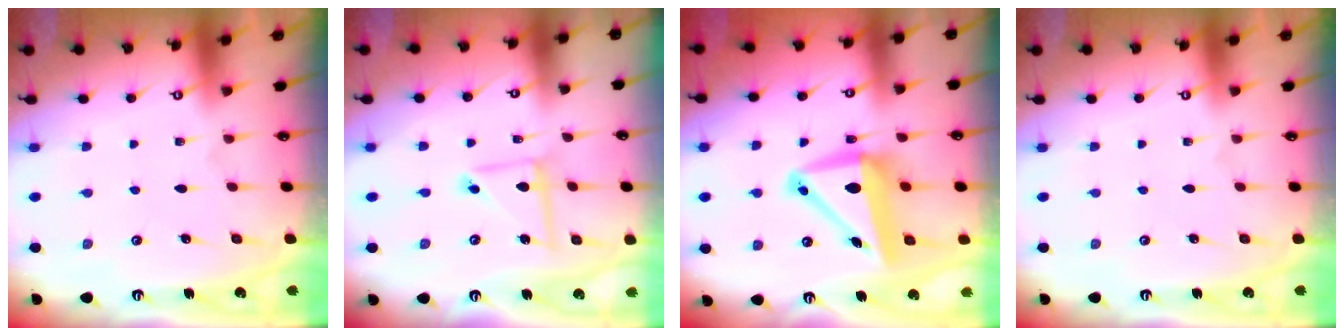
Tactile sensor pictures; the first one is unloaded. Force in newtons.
{"total": 6.6, "press": 6.5, "slide": 0.6}
{"total": 11.8, "press": 11.0, "slide": 4.2}
{"total": 0.0}